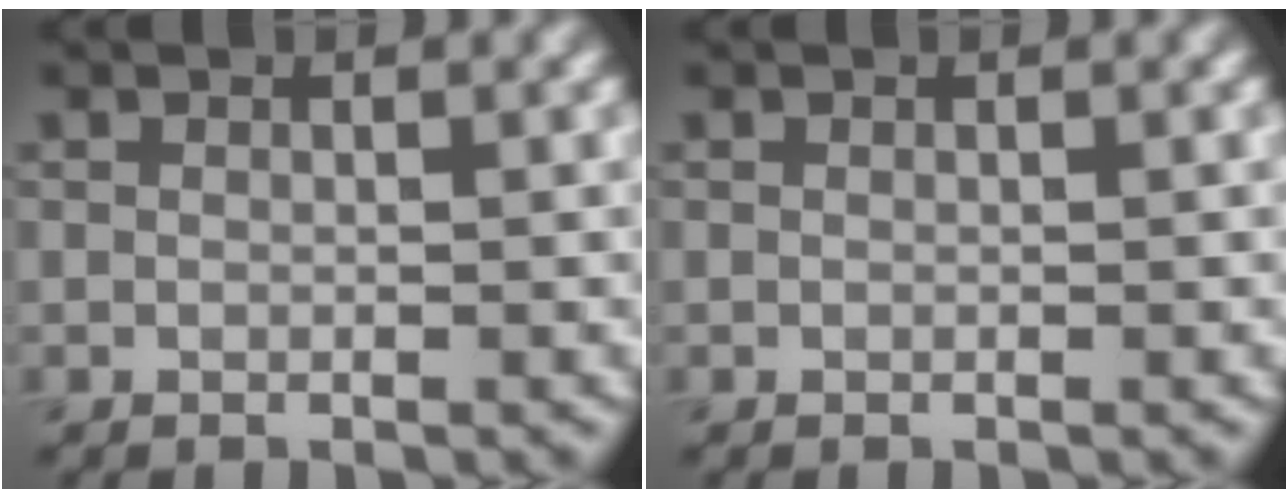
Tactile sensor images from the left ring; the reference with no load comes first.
{"total": 0.0}